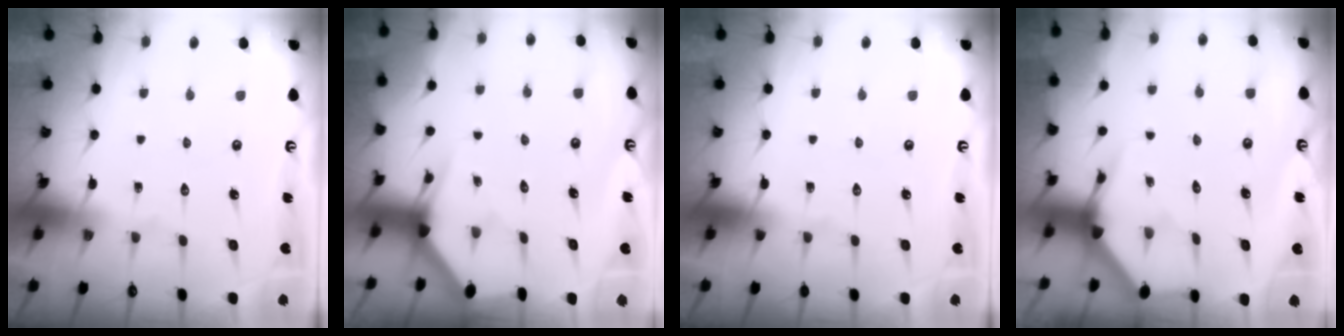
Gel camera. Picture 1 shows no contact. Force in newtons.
{"total": 3.1, "press": 3.1, "slide": 0.2}
{"total": 0.0}
{"total": 3.6, "press": 3.6, "slide": 0.1}